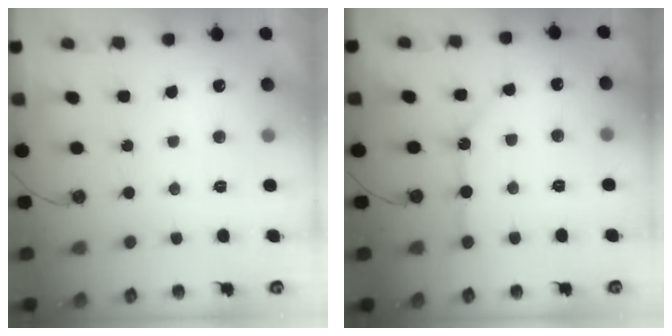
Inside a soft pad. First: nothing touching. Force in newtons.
{"total": 9.0, "press": 9.0, "slide": 0.9}